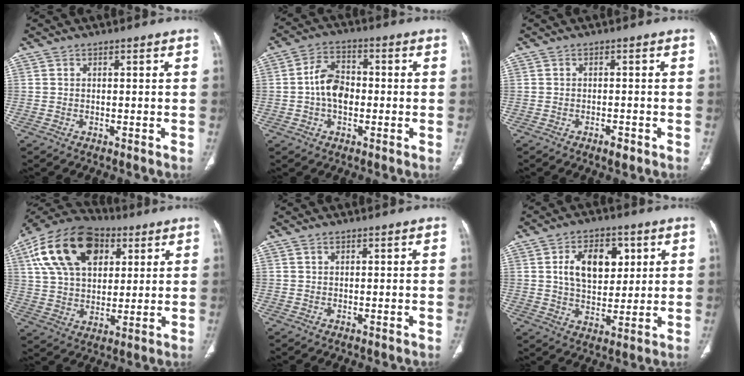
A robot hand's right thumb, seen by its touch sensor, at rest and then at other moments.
{"total": 7.5, "force": [-0.7, 5.1, 5.4], "torque": [-0.082, 0.015, -0.022]}
{"total": 1.9, "force": [-1.2, 0.7, 1.3], "torque": [-0.023, 0.002, -0.019]}
{"total": 21.4, "force": [8.4, 13.5, 14.4], "torque": [-0.249, 0.006, 0.142]}
{"total": 0.7, "force": [0.5, 0.4, 0.4], "torque": [-0.008, 0.001, 0.009]}
{"total": 11.9, "force": [3.5, 7.5, 8.5], "torque": [-0.103, -0.009, 0.062]}